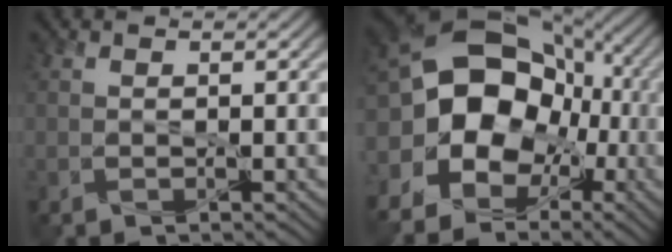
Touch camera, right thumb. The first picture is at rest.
{"total": 18.9, "force": [0.0, 14.2, 12.4], "torque": [-0.249, 0.007, -0.015]}